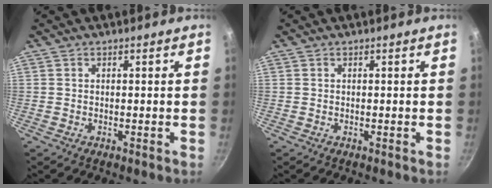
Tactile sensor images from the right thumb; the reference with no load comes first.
{"total": 0.0}